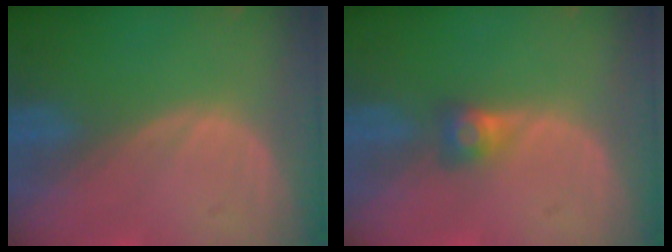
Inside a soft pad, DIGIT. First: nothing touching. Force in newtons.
{"total": 2.6, "press": 2.4, "slide": 1.0}